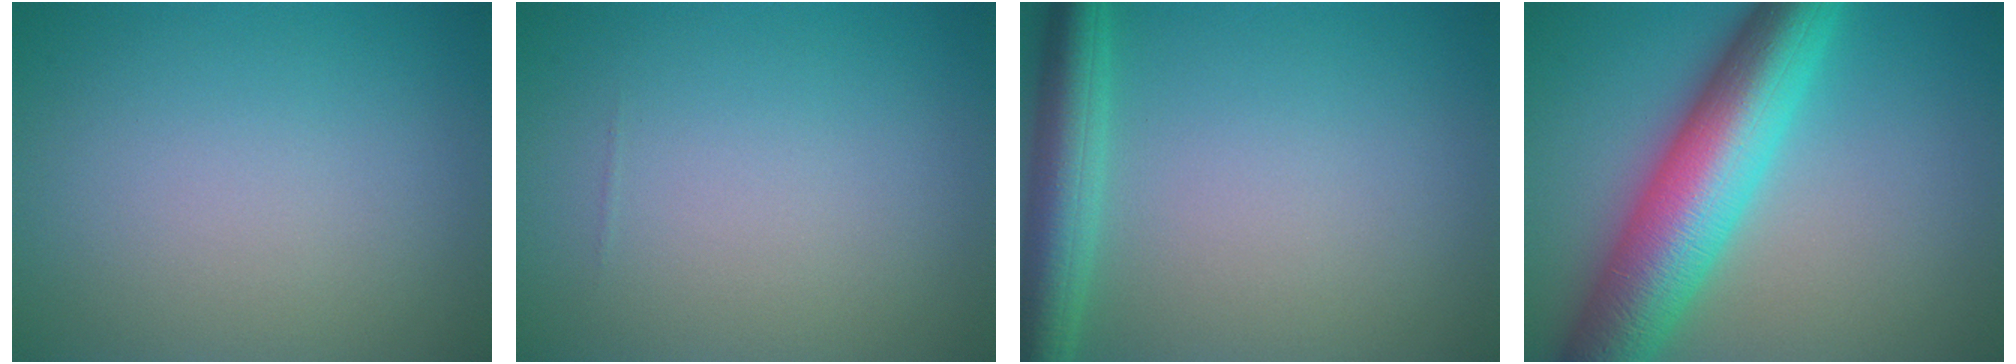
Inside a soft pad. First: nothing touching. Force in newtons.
{"total": 0.0}
{"total": 4.5, "press": 4.5, "slide": 0.3}
{"total": 10.8, "press": 10.8, "slide": 0.2}